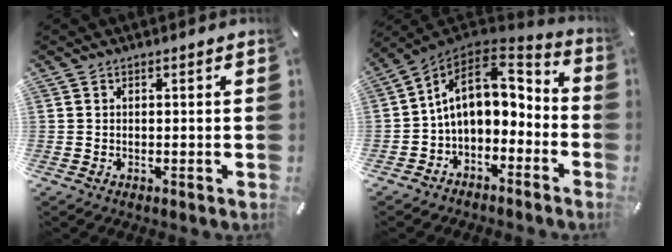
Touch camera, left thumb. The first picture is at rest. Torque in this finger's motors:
{"motor_torque": [0.51, 1.95, 0.92, 0.69, 0.24]}